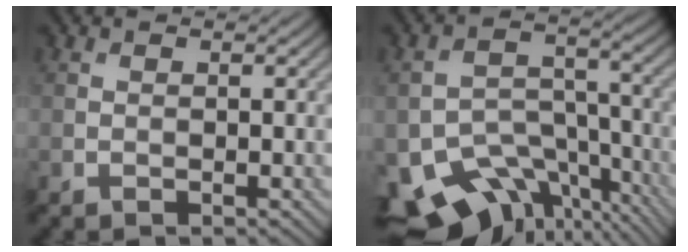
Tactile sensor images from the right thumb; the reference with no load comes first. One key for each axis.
{"total": 15.3, "fx": -10.6, "fy": 8.5, "fz": 7.1, "tx": -0.147, "ty": -0.046, "tz": -0.141}